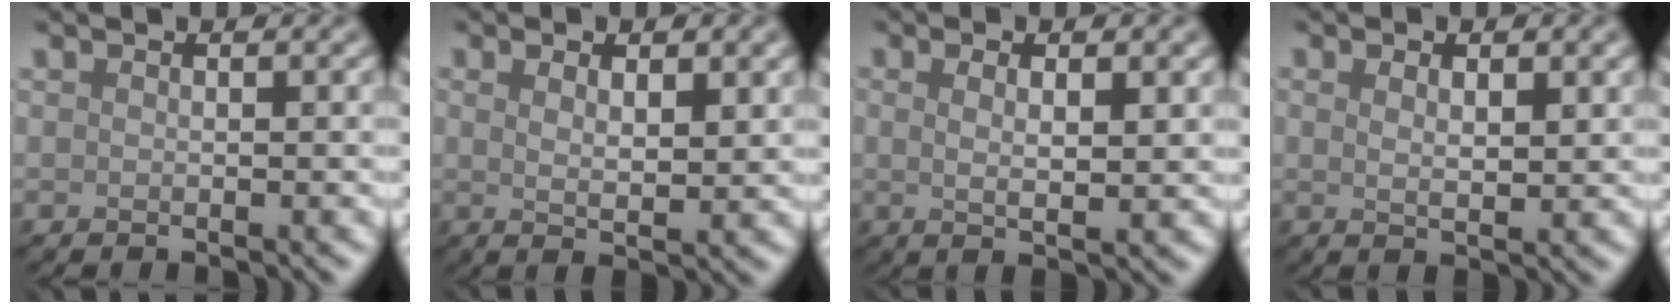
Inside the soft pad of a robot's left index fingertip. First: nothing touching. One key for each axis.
{"total": 3.6, "fx": 1.5, "fy": 1.0, "fz": 3.2, "tx": -0.046, "ty": -0.003, "tz": 0.021}
{"total": 3.6, "fx": 1.1, "fy": 0.9, "fz": 3.3, "tx": -0.041, "ty": -0.004, "tz": 0.009}
{"total": 2.6, "fx": 1.1, "fy": 0.9, "fz": 2.1, "tx": -0.031, "ty": 0.001, "tz": 0.017}